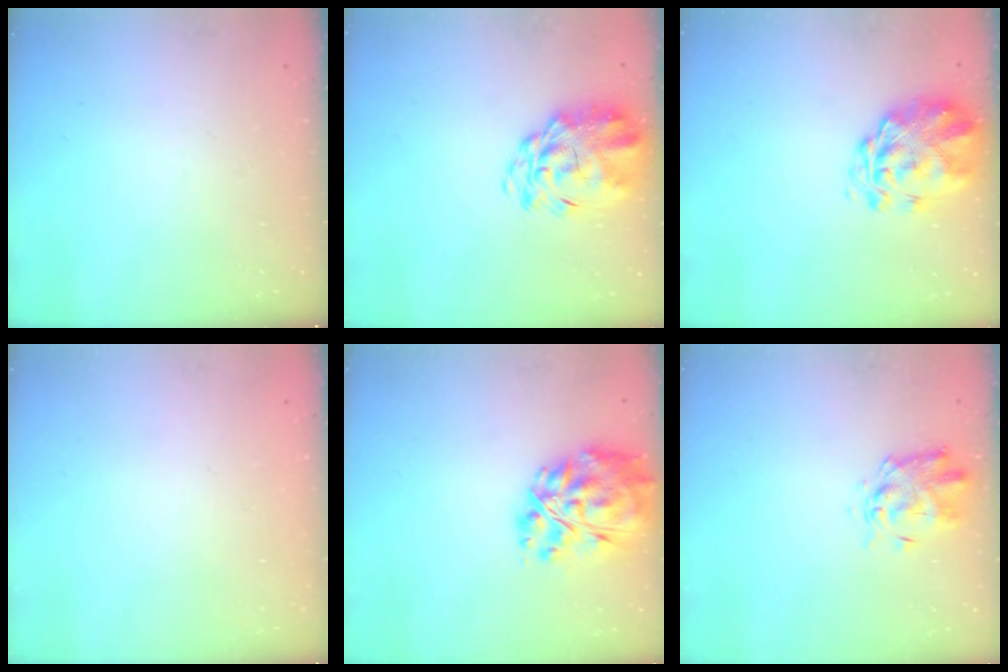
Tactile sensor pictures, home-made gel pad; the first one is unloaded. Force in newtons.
{"total": 5.9, "press": 5.6, "slide": 2.1}
{"total": 2.8, "press": 2.5, "slide": 1.3}
{"total": 1.7, "press": 1.7, "slide": 0.2}
{"total": 19.3, "press": 18.2, "slide": 6.4}
{"total": 3.8, "press": 3.6, "slide": 1.2}